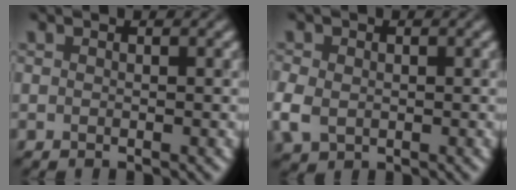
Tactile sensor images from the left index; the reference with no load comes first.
{"total": 3.2, "force": [-0.5, 2.6, 1.8], "torque": [-0.051, -0.006, -0.010]}